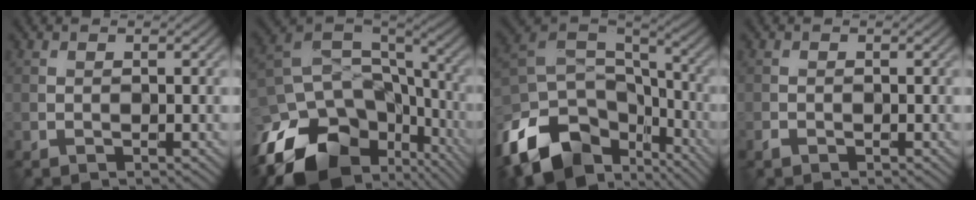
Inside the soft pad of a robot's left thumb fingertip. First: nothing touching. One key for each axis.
{"total": 18.3, "fx": -10.1, "fy": 11.9, "fz": 9.6, "tx": -0.229, "ty": -0.034, "tz": -0.142}
{"total": 16.3, "fx": -9.1, "fy": 10.1, "fz": 9.0, "tx": -0.234, "ty": -0.038, "tz": -0.155}
{"total": 0.7, "fx": -0.5, "fy": 0.4, "fz": 0.2, "tx": -0.005, "ty": -0.002, "tz": -0.011}